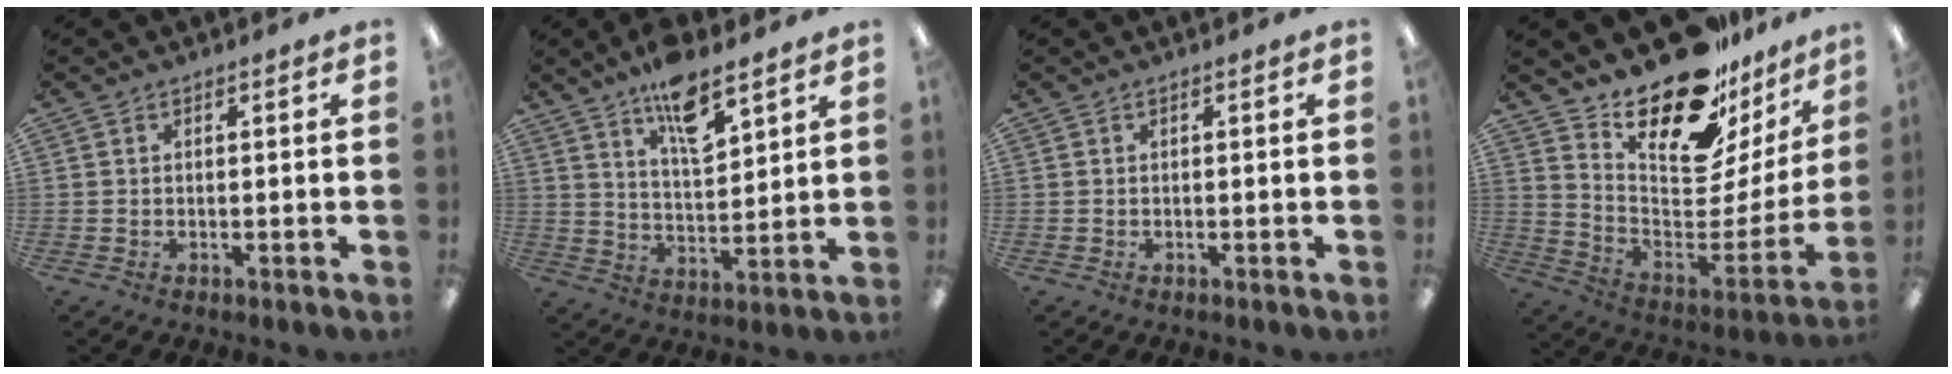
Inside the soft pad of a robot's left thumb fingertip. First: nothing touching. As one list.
[{"total": 11.4, "force": [8.2, 3.8, 6.9], "torque": [-0.106, -0.048, 0.141]}, {"total": 0.0}, {"total": 22.9, "force": [18.3, 8.2, 11.0], "torque": [-0.166, -0.142, 0.314]}]